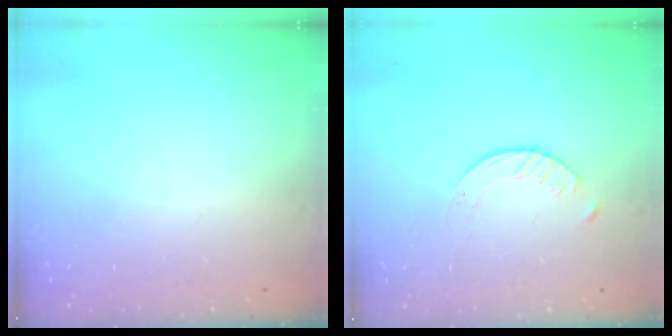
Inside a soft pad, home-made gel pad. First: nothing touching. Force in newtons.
{"total": 3.5, "press": 3.5, "slide": 0.4}